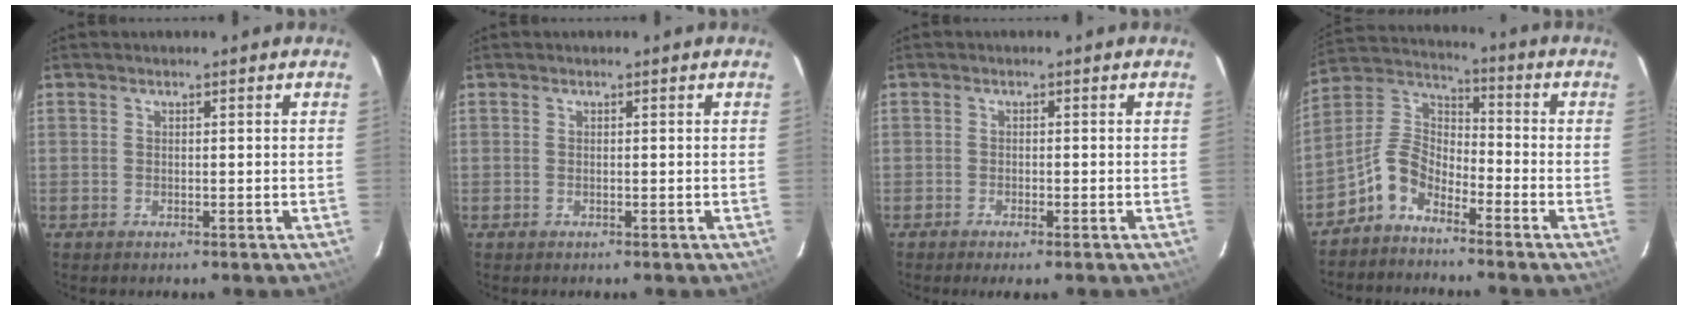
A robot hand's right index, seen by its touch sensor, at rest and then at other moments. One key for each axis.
{"total": 0.0}
{"total": 1.6, "fx": -1.2, "fy": 0.1, "fz": 1.0, "tx": -0.025, "ty": -0.003, "tz": -0.022}
{"total": 7.9, "fx": -5.4, "fy": 4.2, "fz": 3.8, "tx": -0.088, "ty": 0.030, "tz": -0.122}